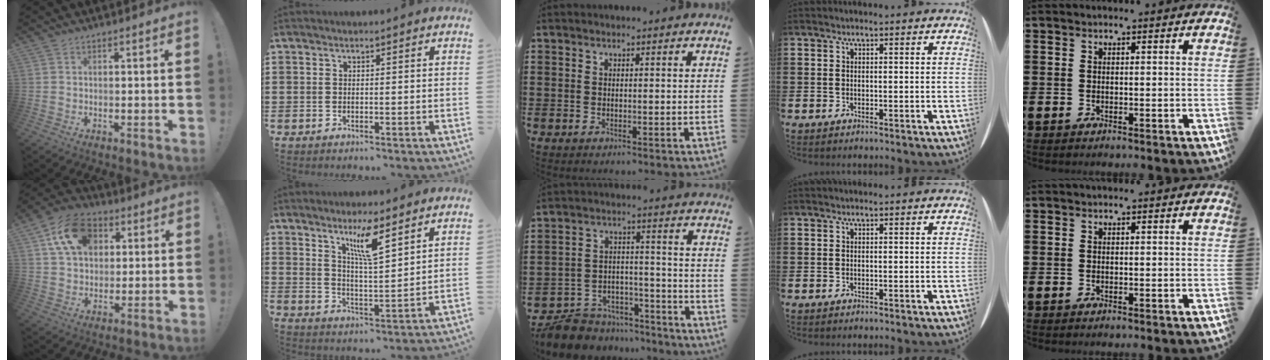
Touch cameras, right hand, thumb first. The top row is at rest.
{"thumb": {"total": 15.5, "force": [5.7, 11.3, 8.9], "torque": [-0.135, -0.007, 0.111]}, "index": {"total": 7.2, "force": [4.9, 1.0, 5.2], "torque": [-0.099, -0.011, 0.080]}, "middle": {"total": 7.7, "force": [-7.4, 1.9, 1.0], "torque": [-0.021, 0.022, -0.145]}}